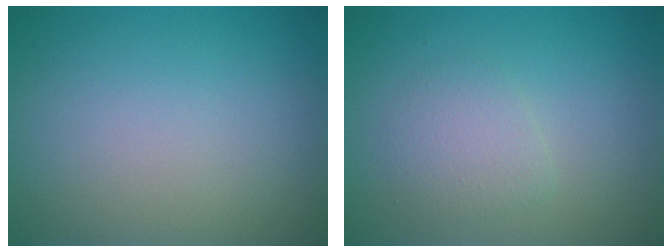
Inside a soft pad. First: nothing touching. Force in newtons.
{"total": 2.0, "press": 2.0, "slide": 0.2}